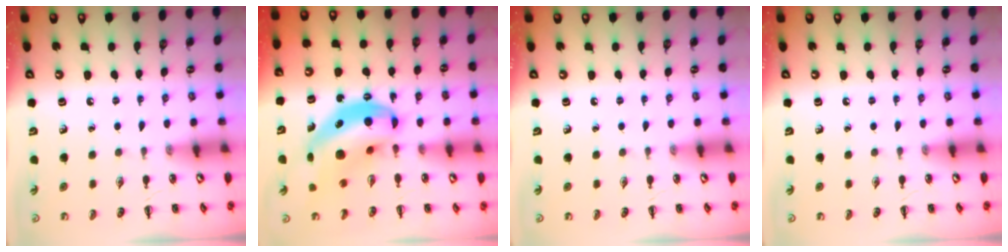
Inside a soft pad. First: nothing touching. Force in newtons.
{"total": 11.4, "press": 11.0, "slide": 2.9}
{"total": 0.0}
{"total": 0.0}